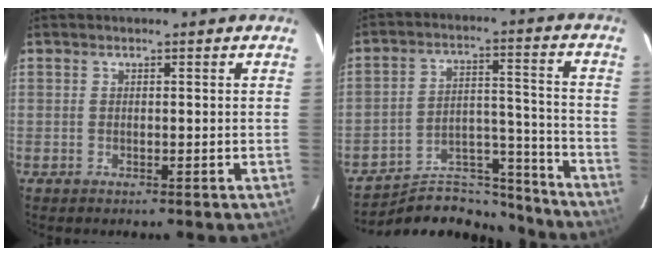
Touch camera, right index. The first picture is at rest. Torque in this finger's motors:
{"motor_torque": [-0.40, -0.90, -0.35, -0.07]}